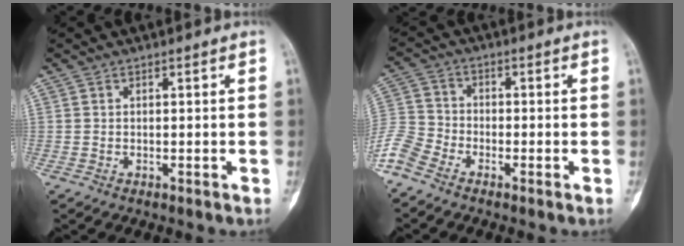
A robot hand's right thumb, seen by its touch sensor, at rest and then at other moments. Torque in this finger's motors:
{"motor_torque": [0.23, 0.20, 1.25, -1.22, 0.15]}